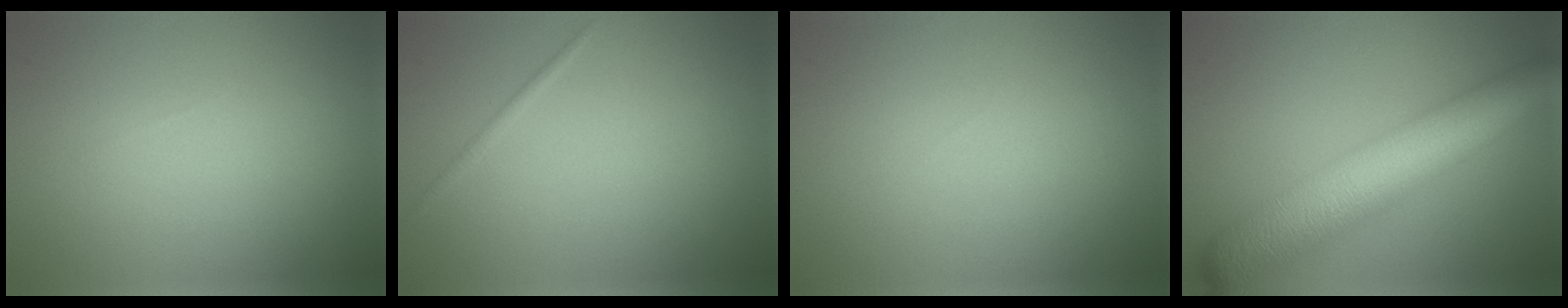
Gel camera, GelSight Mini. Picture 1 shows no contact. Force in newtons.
{"total": 0.7, "press": 0.7, "slide": 0.1}
{"total": 0.0}
{"total": 10.9, "press": 10.9, "slide": 0.4}